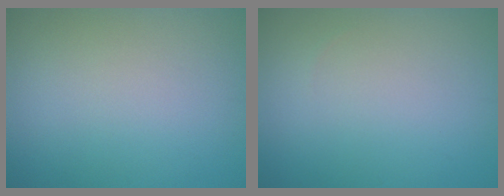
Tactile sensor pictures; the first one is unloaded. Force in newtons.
{"total": 0.0}